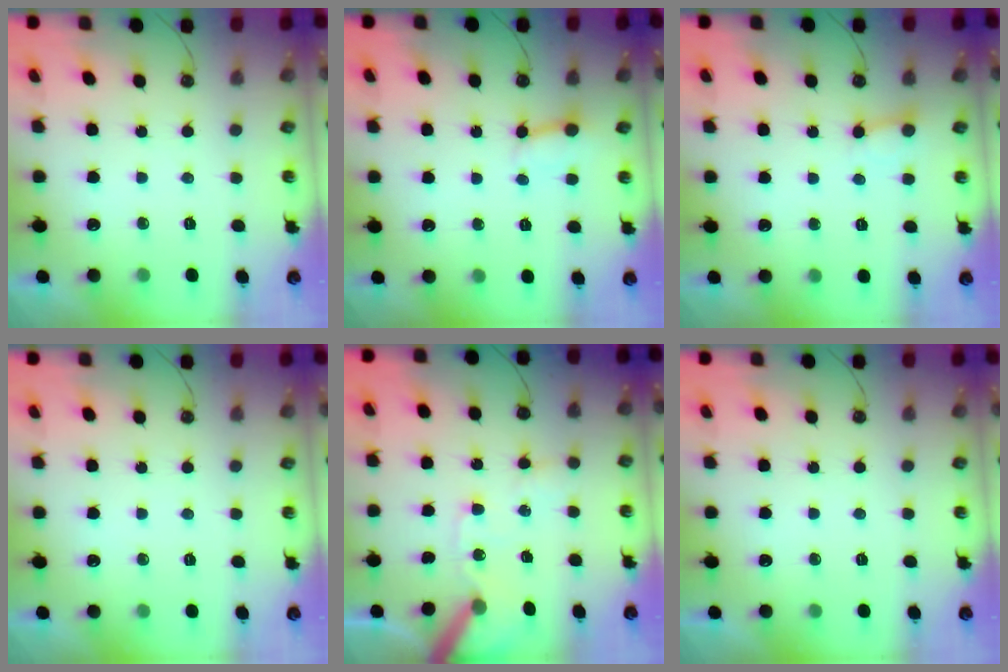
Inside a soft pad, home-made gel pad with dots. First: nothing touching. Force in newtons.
{"total": 2.9, "press": 2.9, "slide": 0.2}
{"total": 5.5, "press": 5.4, "slide": 0.5}
{"total": 0.0}
{"total": 10.5, "press": 10.3, "slide": 1.5}
{"total": 0.0}